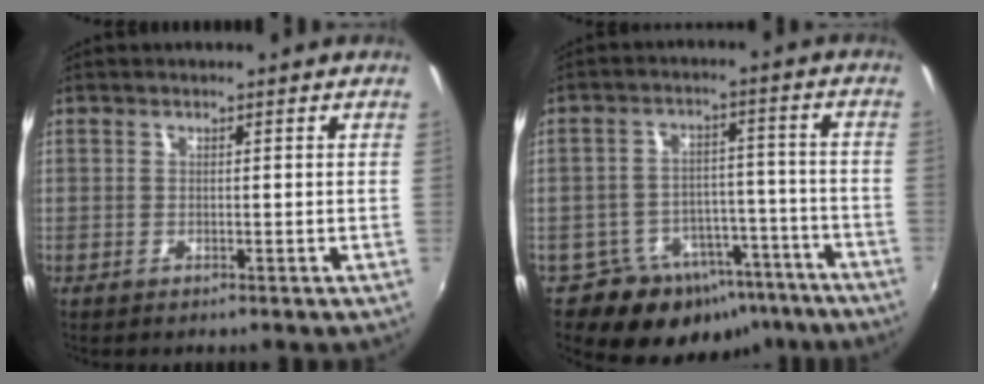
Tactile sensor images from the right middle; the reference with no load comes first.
{"total": 15.8, "force": [-11.3, 9.8, 5.1], "torque": [-0.100, 0.027, -0.139]}